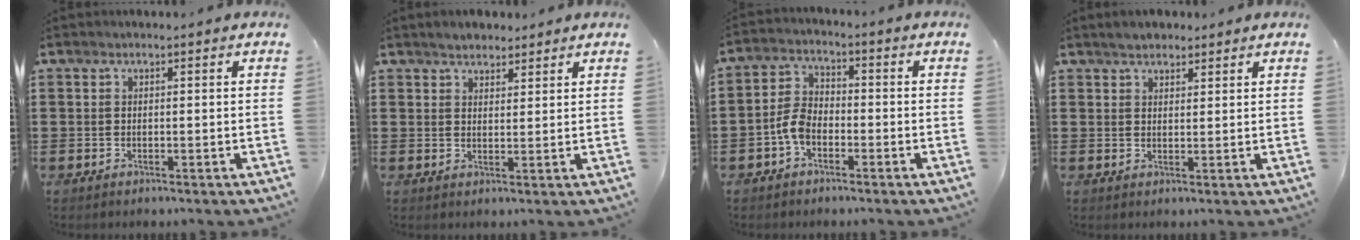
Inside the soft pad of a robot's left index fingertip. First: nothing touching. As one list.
[{"total": 2.5, "force": [2.3, 1.0, 0.1], "torque": [-0.009, 0.005, 0.044]}, {"total": 4.7, "force": [-2.1, 2.8, 3.1], "torque": [-0.083, 0.004, -0.047]}, {"total": 2.5, "force": [2.3, 1.0, 0.4], "torque": [-0.005, 0.003, 0.042]}]